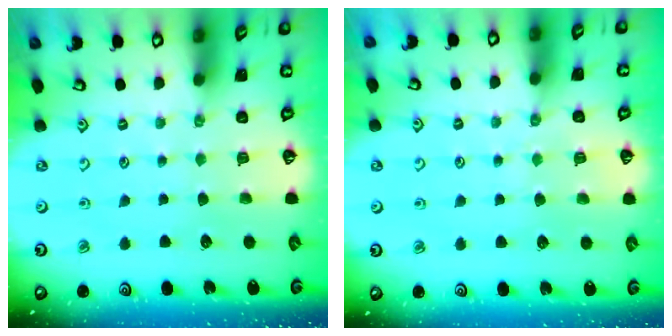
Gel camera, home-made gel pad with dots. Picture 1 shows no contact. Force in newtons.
{"total": 4.1, "press": 4.1, "slide": 0.4}